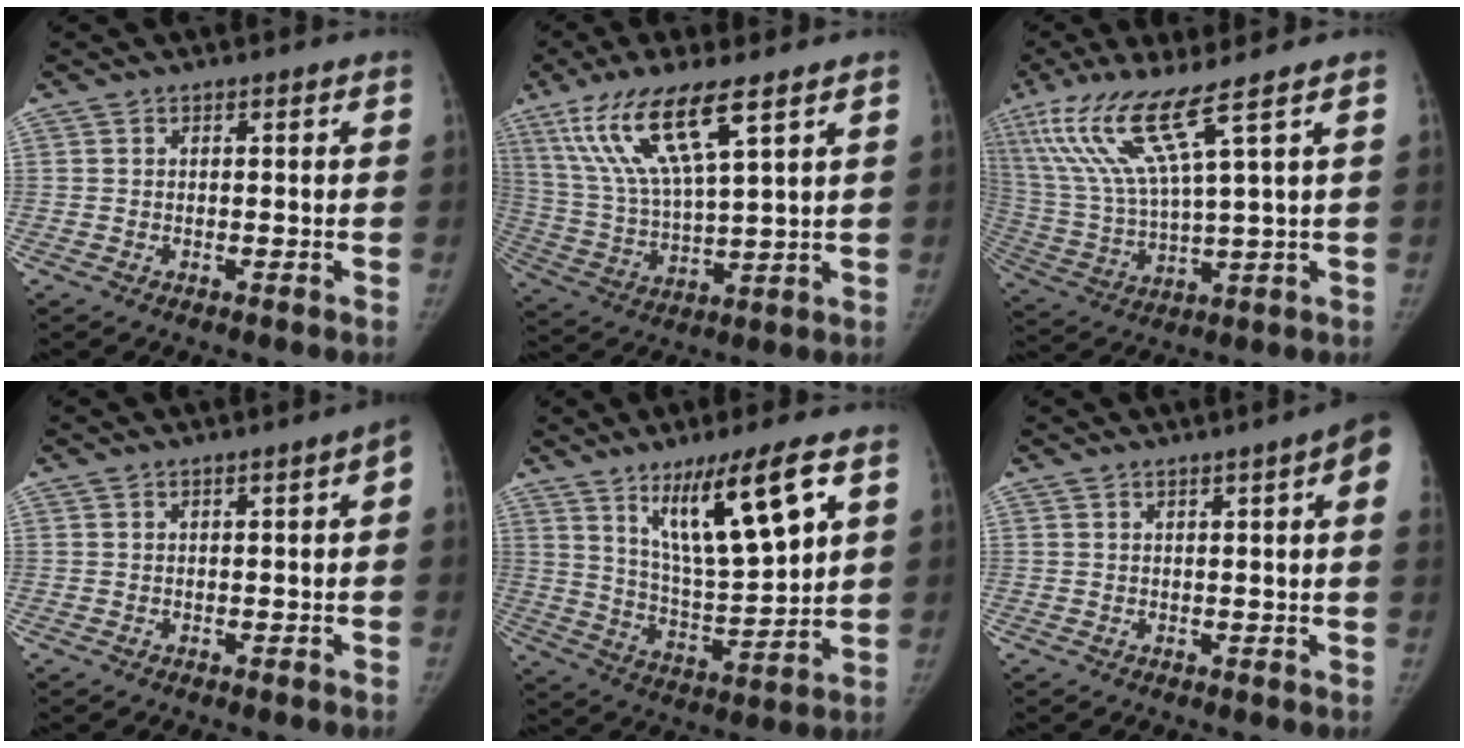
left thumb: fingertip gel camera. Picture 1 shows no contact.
{"total": 15.7, "force": [8.6, 3.3, 12.7], "torque": [-0.267, -0.031, 0.175]}
{"total": 14.1, "force": [7.9, 0.3, 11.7], "torque": [-0.263, -0.035, 0.163]}
{"total": 2.5, "force": [0.2, 0.5, 2.5], "torque": [-0.027, 0.010, -0.001]}
{"total": 16.6, "force": [8.0, 3.4, 14.1], "torque": [-0.232, -0.043, 0.149]}
{"total": 7.4, "force": [2.9, 0.4, 6.8], "torque": [-0.075, 0.003, 0.028]}